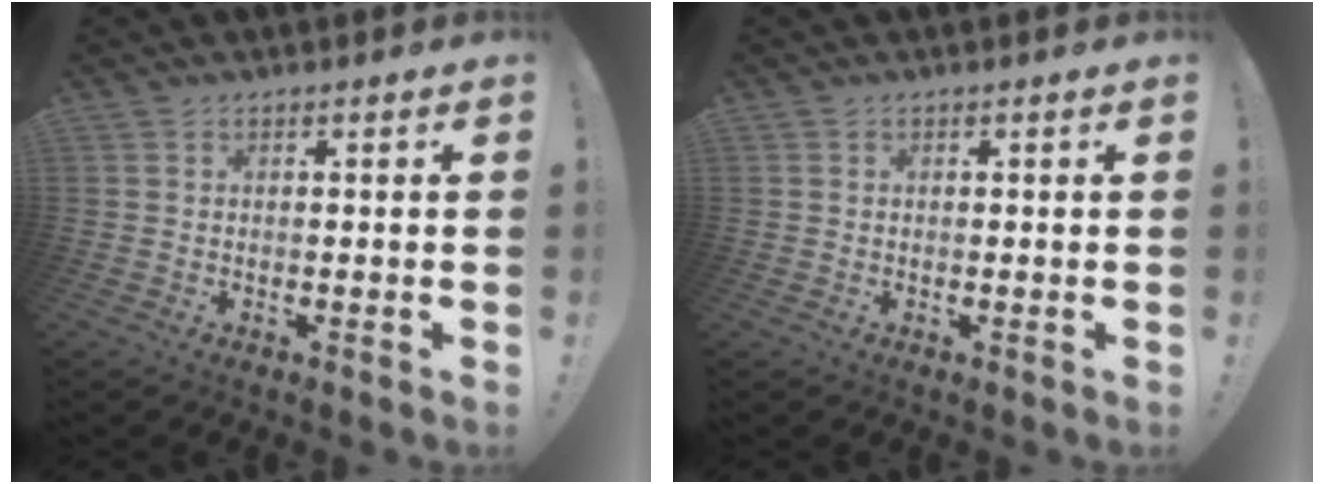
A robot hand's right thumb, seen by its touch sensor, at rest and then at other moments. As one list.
[{"total": 1.3, "force": [0.3, 1.3, -0.1], "torque": [0.009, -0.004, 0.003]}]